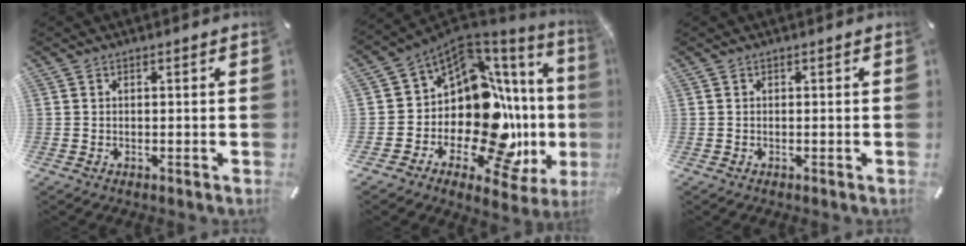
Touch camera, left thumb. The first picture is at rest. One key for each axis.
{"total": 18.0, "fx": -3.9, "fy": 11.6, "fz": 13.2, "tx": -0.194, "ty": -0.072, "tz": -0.035}
{"total": 0.0}